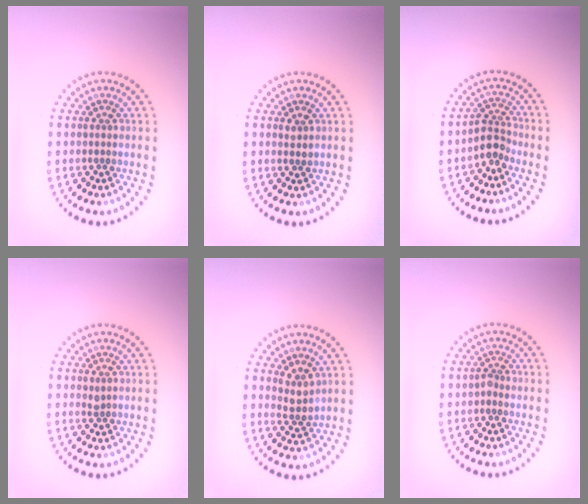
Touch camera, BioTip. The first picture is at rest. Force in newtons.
{"total": 0.8, "press": 0.8, "slide": 0.2}
{"total": 2.3, "press": 1.8, "slide": 1.5}
{"total": 0.6, "press": 0.5, "slide": 0.3}
{"total": 2.1, "press": 1.7, "slide": 1.2}
{"total": 0.8, "press": 0.6, "slide": 0.5}